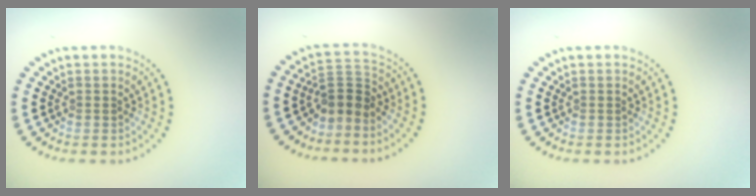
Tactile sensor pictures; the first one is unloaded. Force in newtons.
{"total": 2.5, "press": 1.9, "slide": 1.6}
{"total": 0.0}